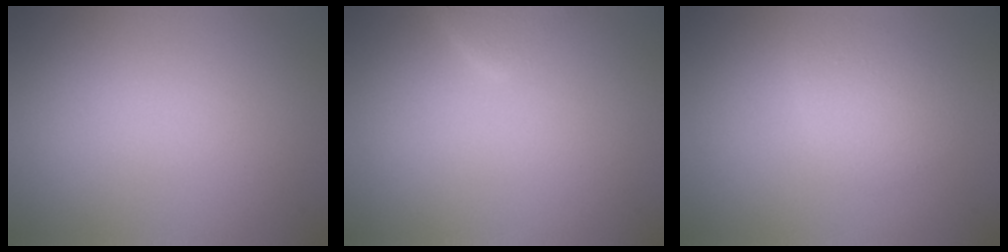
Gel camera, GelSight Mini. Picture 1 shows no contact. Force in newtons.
{"total": 2.1, "press": 2.1, "slide": 0.2}
{"total": 1.9, "press": 1.9, "slide": 0.1}